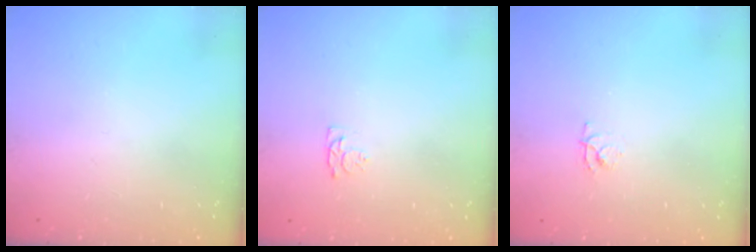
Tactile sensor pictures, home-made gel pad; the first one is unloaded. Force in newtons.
{"total": 5.2, "press": 5.1, "slide": 0.7}
{"total": 3.8, "press": 3.7, "slide": 0.6}